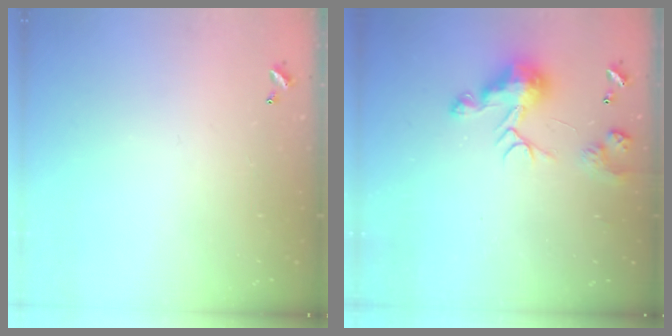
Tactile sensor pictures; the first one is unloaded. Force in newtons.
{"total": 8.7, "press": 8.6, "slide": 0.2}